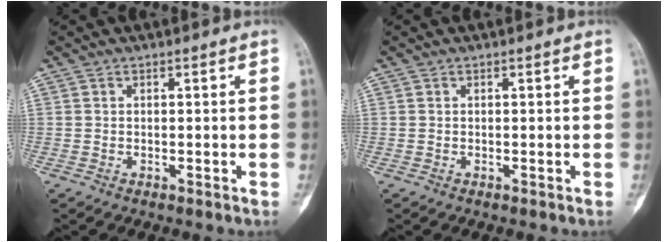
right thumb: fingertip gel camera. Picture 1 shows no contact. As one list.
[{"total": 0.0}]